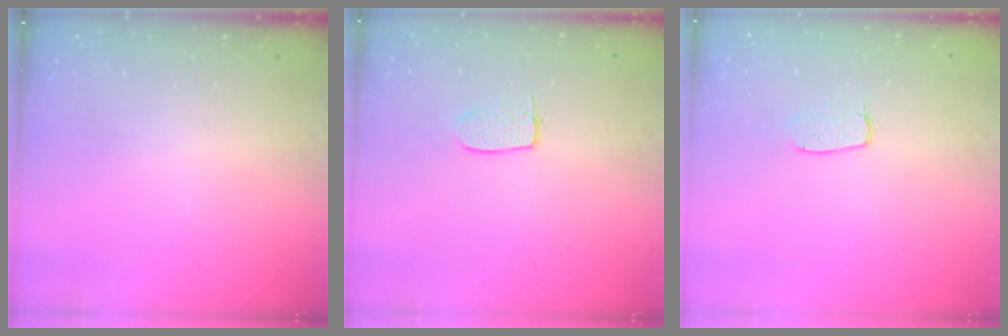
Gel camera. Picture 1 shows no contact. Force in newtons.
{"total": 6.0, "press": 6.0, "slide": 0.4}
{"total": 3.9, "press": 3.9, "slide": 0.3}